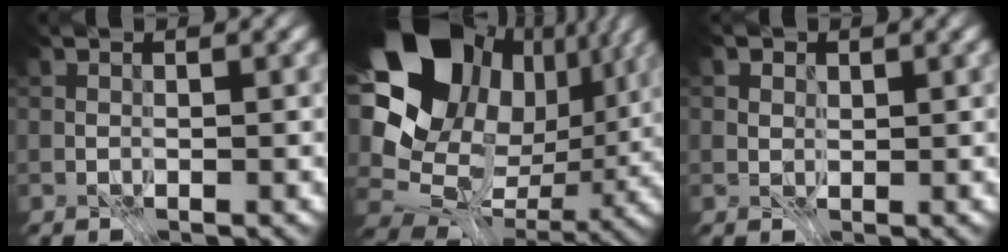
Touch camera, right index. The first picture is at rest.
{"total": 18.0, "force": [4.3, 14.3, 10.2], "torque": [-0.200, 0.001, 0.089]}
{"total": 2.0, "force": [0.9, 1.5, 0.8], "torque": [-0.025, -0.003, 0.024]}